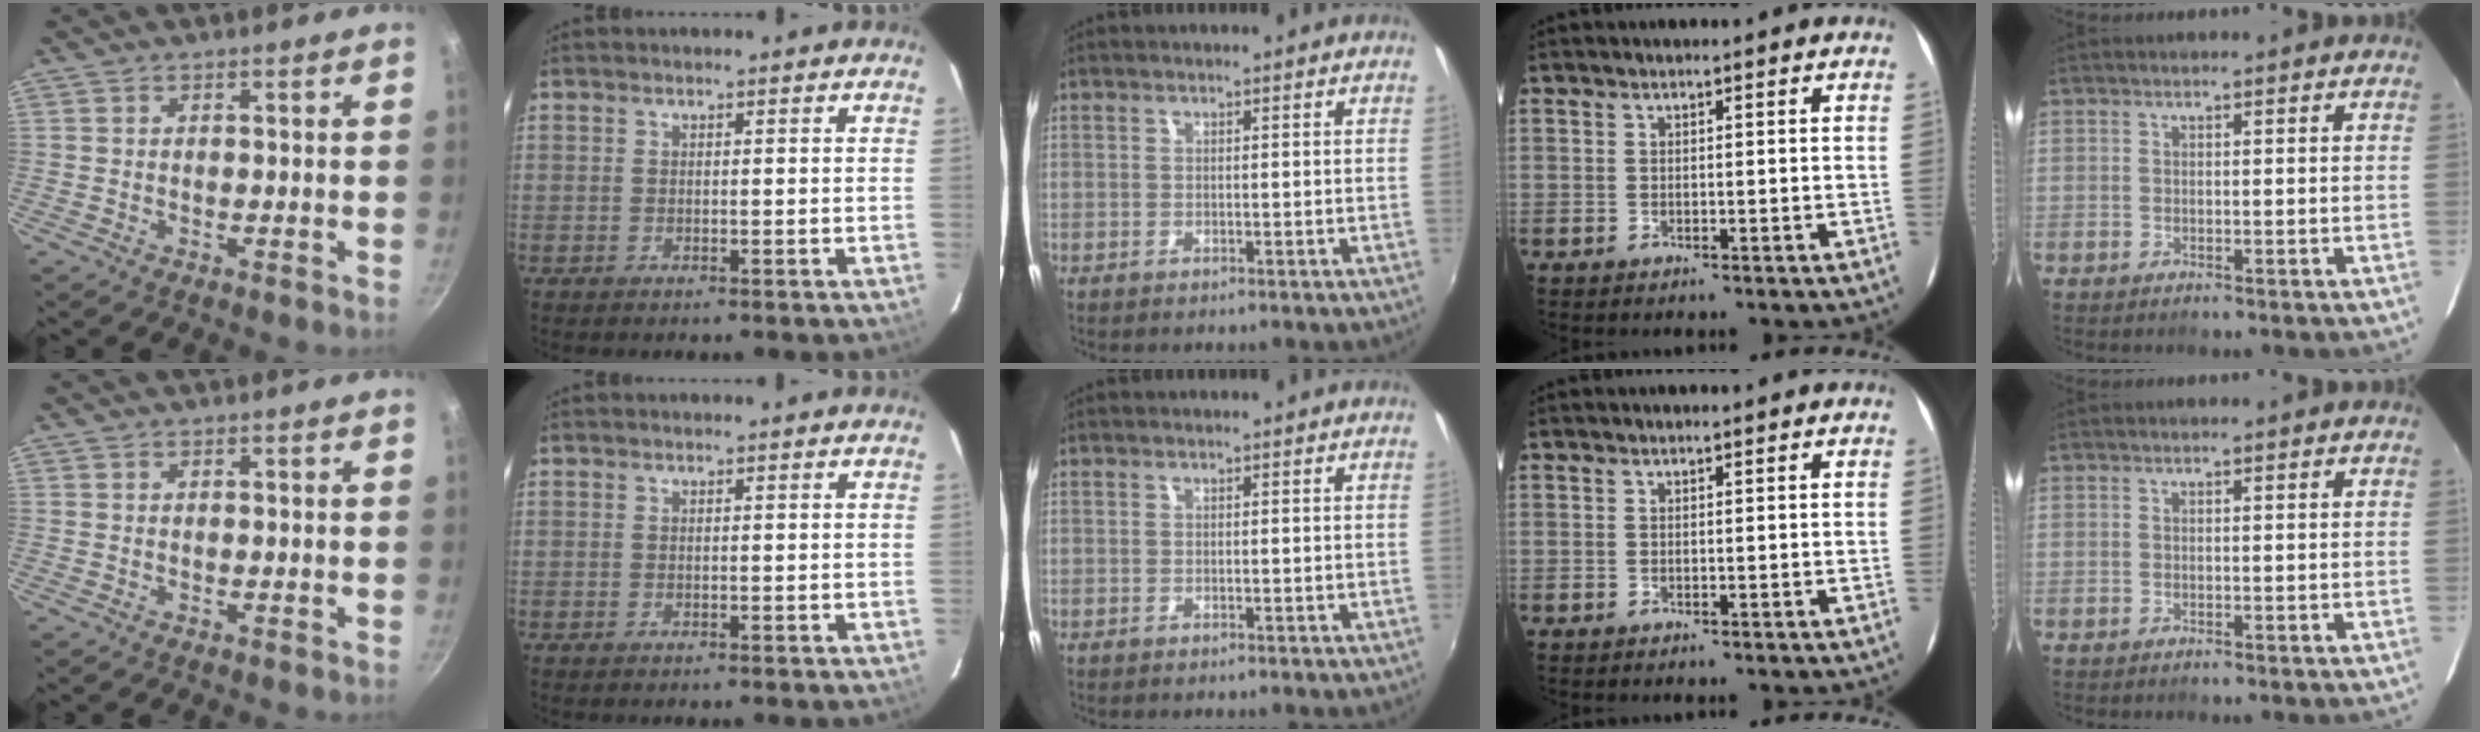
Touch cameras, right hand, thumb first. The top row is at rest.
{}